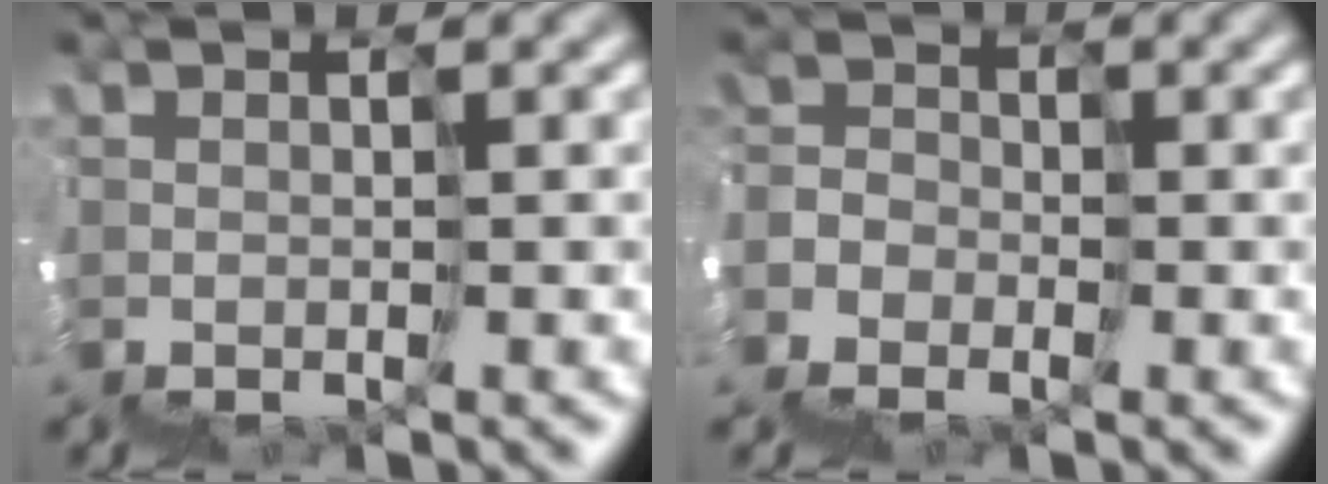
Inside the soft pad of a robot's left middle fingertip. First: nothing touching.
{"total": 6.3, "force": [-5.4, 2.9, -1.6], "torque": [0.034, -0.012, -0.083]}